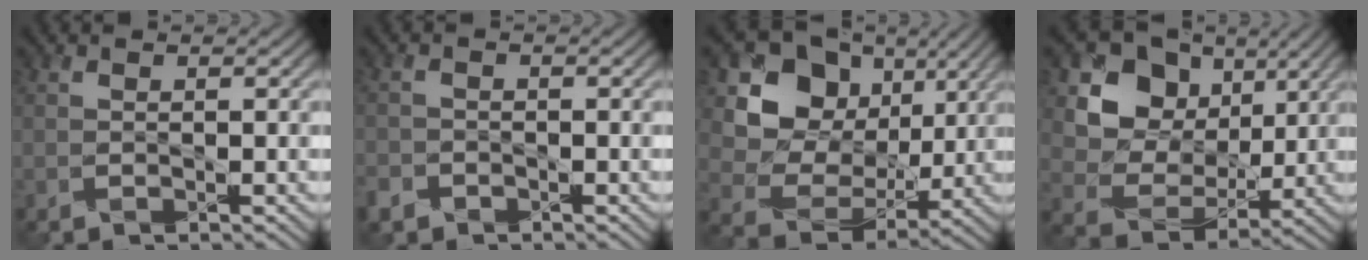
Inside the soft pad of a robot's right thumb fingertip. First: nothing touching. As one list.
[{"total": 2.1, "force": [-1.5, 1.4, 0.5], "torque": [-0.015, -0.006, -0.039]}, {"total": 13.5, "force": [4.5, 10.5, 7.1], "torque": [-0.159, 0.009, 0.076]}, {"total": 11.4, "force": [4.3, 8.8, 5.8], "torque": [-0.123, -0.003, 0.072]}]